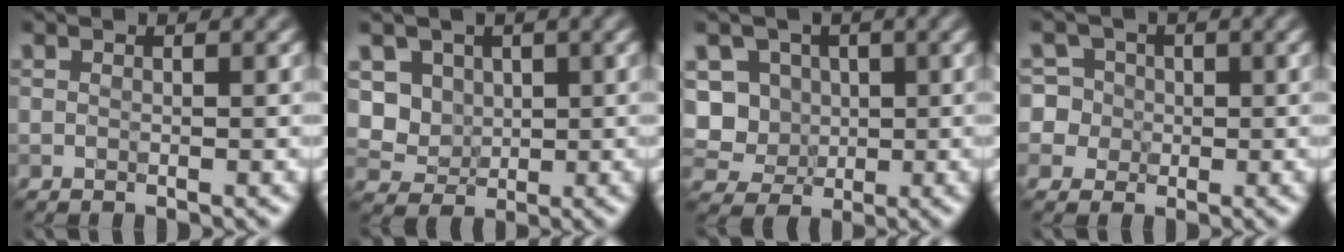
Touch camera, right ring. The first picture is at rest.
{"total": 3.9, "force": [1.0, 3.5, 1.5], "torque": [-0.034, -0.003, 0.027]}
{"total": 7.4, "force": [0.6, 6.8, 2.8], "torque": [-0.052, 0.030, -0.004]}
{"total": 6.5, "force": [1.1, 6.1, 2.0], "torque": [-0.032, 0.041, -0.009]}